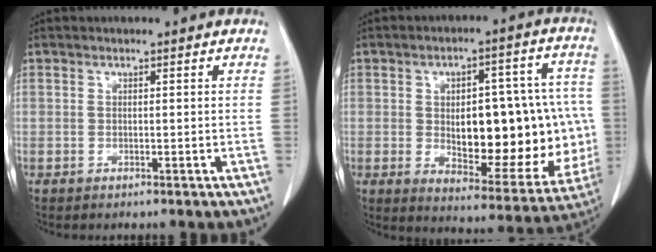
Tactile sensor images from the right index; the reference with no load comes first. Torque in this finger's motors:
{"motor_torque": [1.32, -0.66, 0.40, 0.09]}